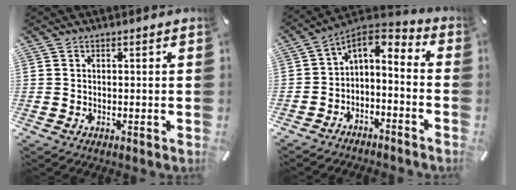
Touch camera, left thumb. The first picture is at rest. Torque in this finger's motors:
{"motor_torque": [0.07, 1.30, 0.53, -0.05, 0.03]}